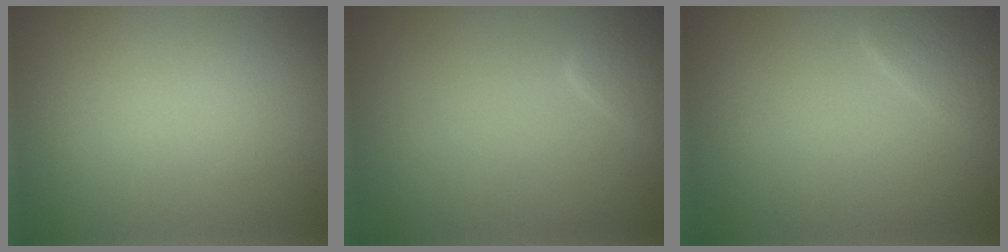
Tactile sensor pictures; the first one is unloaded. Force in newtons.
{"total": 2.1, "press": 2.1, "slide": 0.1}
{"total": 2.2, "press": 2.2, "slide": 0.1}